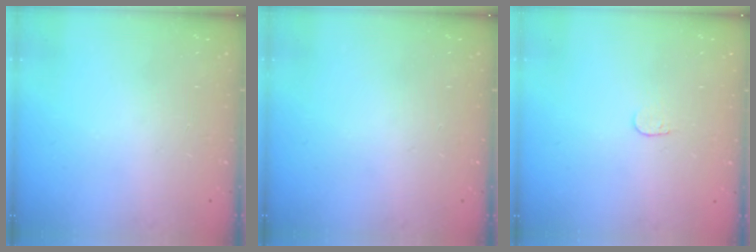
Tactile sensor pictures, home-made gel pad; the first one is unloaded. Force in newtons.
{"total": 0.0}
{"total": 3.4, "press": 3.3, "slide": 0.3}